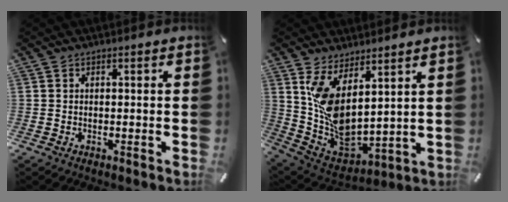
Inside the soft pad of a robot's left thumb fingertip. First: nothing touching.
{"total": 10.5, "force": [4.2, 5.8, 7.6], "torque": [-0.168, -0.047, 0.092]}